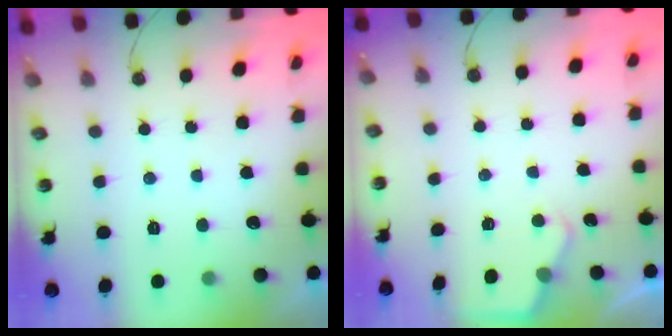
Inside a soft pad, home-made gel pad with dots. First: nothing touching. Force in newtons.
{"total": 3.3, "press": 3.3, "slide": 0.5}